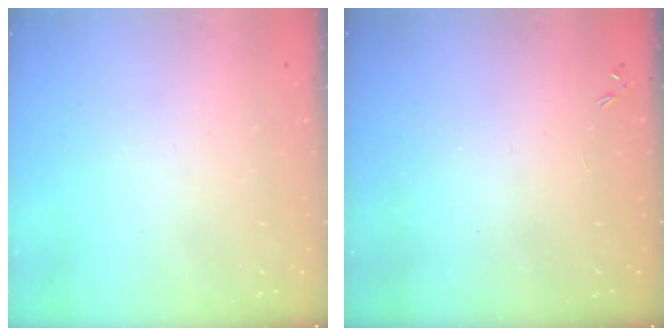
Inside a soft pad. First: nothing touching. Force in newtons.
{"total": 0.0}